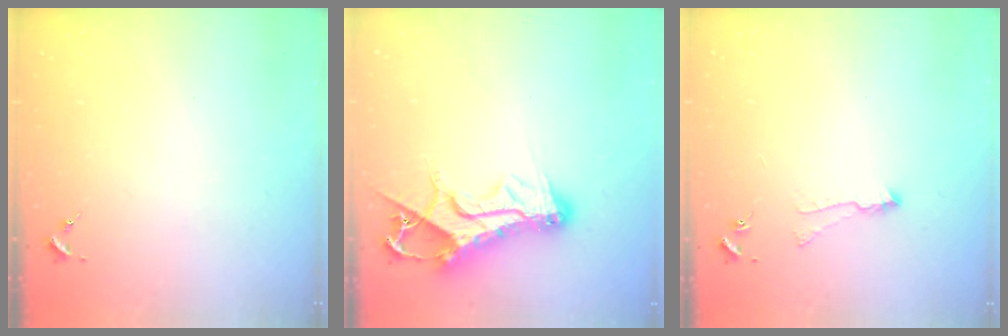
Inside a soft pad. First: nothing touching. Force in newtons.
{"total": 14.9, "press": 14.8, "slide": 1.5}
{"total": 6.5, "press": 6.5, "slide": 0.6}